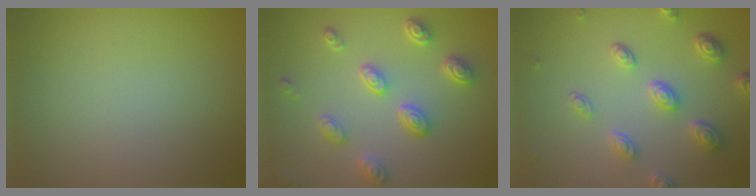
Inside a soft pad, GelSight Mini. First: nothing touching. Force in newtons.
{"total": 4.4, "press": 3.6, "slide": 2.6}
{"total": 4.8, "press": 3.7, "slide": 3.0}